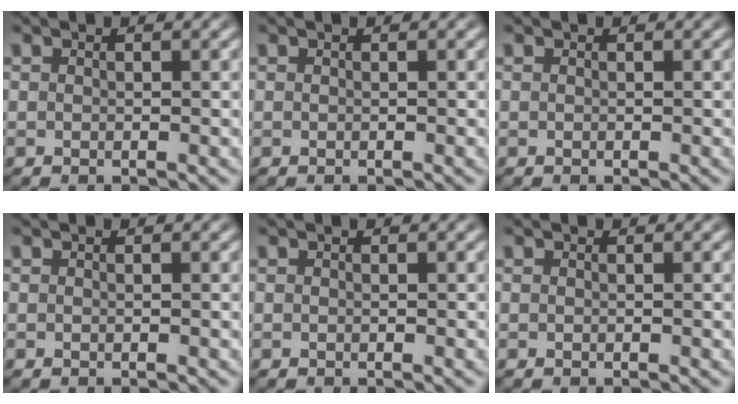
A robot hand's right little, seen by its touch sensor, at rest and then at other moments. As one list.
[{"total": 0.0}, {"total": 0.0}, {"total": 0.0}, {"total": 0.0}, {"total": 0.0}]